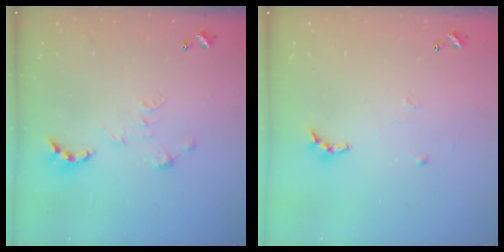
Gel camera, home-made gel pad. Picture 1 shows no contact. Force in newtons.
{"total": 6.6, "press": 6.5, "slide": 0.6}